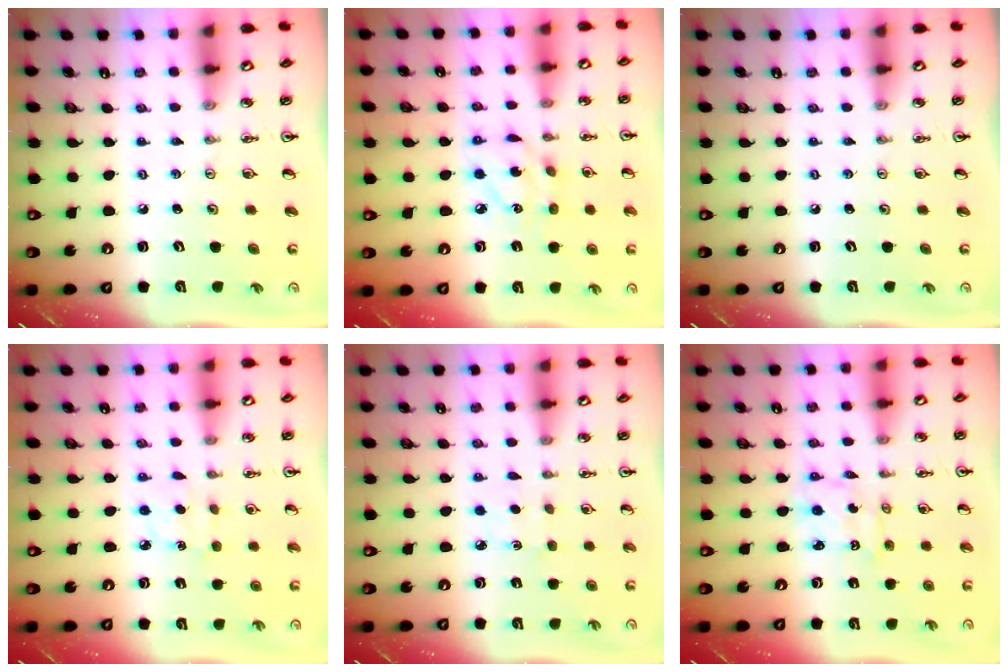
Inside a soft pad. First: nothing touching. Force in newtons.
{"total": 8.6, "press": 8.6, "slide": 0.4}
{"total": 0.0}
{"total": 4.2, "press": 4.2, "slide": 0.5}
{"total": 3.5, "press": 3.4, "slide": 0.5}
{"total": 1.7, "press": 1.7, "slide": 0.0}